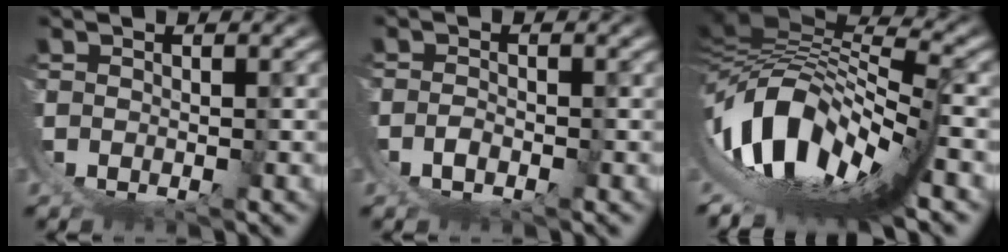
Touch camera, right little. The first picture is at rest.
{"total": 1.9, "force": [-0.5, 1.6, 0.9], "torque": [-0.026, 0.001, -0.011]}
{"total": 14.9, "force": [-0.5, 7.9, 12.6], "torque": [-0.248, -0.017, 0.004]}